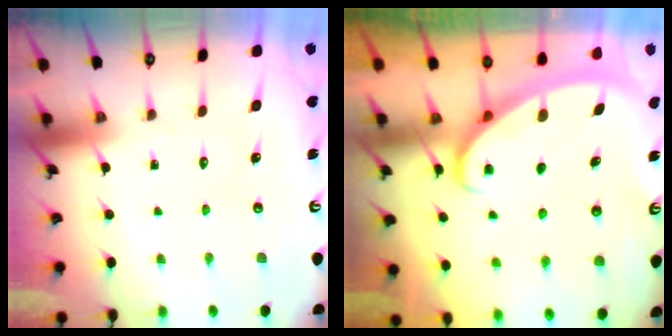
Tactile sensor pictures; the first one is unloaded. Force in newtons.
{"total": 2.6, "press": 2.6, "slide": 0.4}